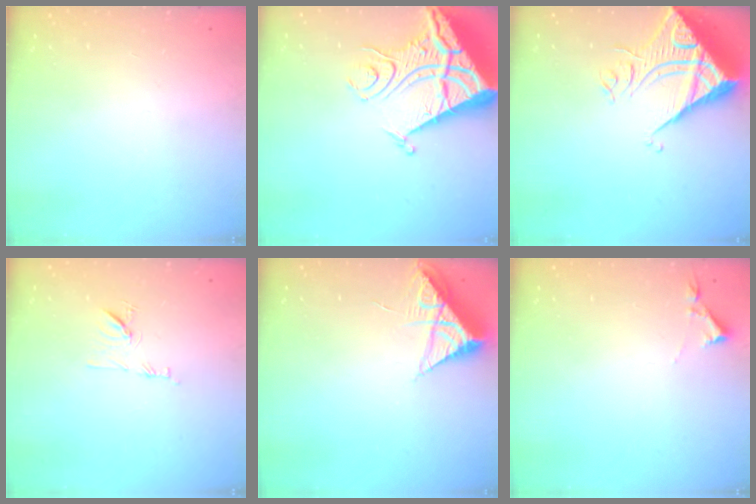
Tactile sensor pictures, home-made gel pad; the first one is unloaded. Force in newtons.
{"total": 16.7, "press": 16.6, "slide": 2.2}
{"total": 12.1, "press": 12.0, "slide": 1.2}
{"total": 7.5, "press": 7.5, "slide": 0.8}
{"total": 8.5, "press": 8.5, "slide": 0.5}
{"total": 2.9, "press": 2.9, "slide": 0.5}